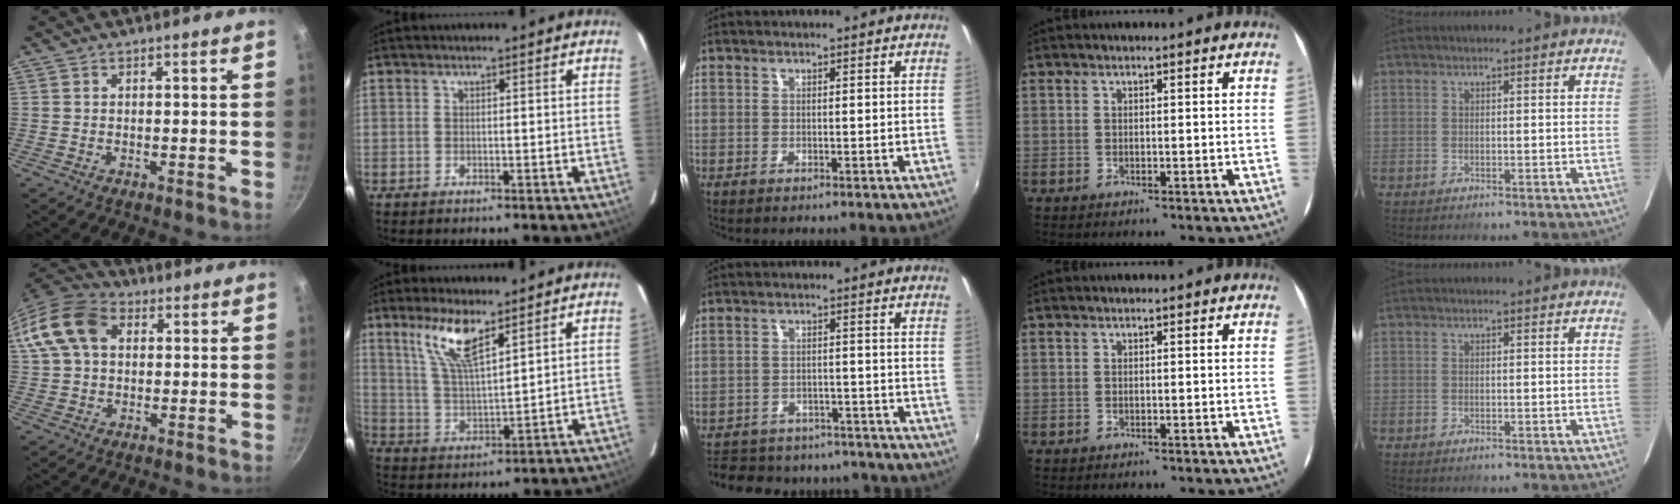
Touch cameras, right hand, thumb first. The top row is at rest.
{"thumb": {"total": 14.2, "force": [3.6, 10.0, 9.4], "torque": [-0.176, 0.026, 0.050]}, "index": {"total": 9.3, "force": [6.0, 2.3, 6.8], "torque": [-0.135, 0.002, 0.125]}, "middle": {"total": 20.1, "force": [-17.0, 8.2, 6.9], "torque": [-0.155, 0.024, -0.215]}}